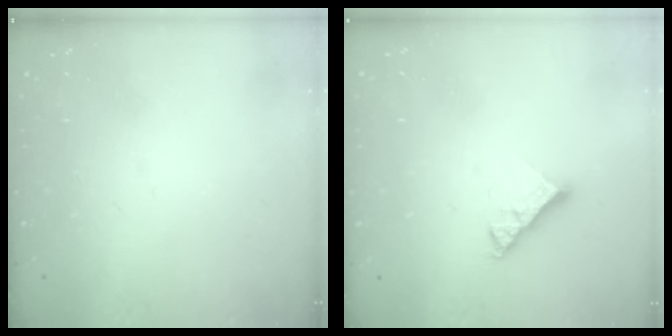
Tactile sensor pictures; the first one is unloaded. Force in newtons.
{"total": 6.6, "press": 6.6, "slide": 0.6}